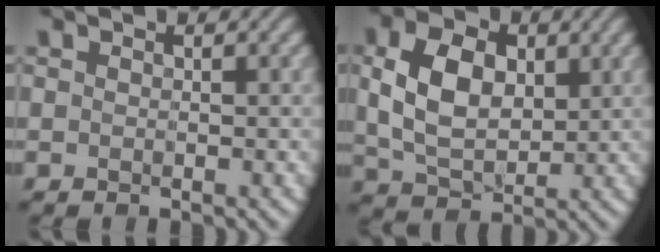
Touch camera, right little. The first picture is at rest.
{"total": 6.9, "force": [0.8, 4.6, 5.2], "torque": [-0.105, 0.005, 0.012]}